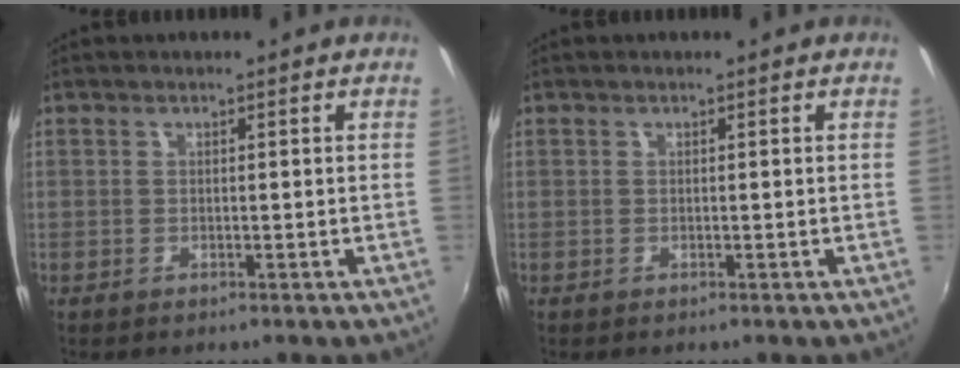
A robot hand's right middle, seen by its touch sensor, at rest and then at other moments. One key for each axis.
{"total": 0.0}